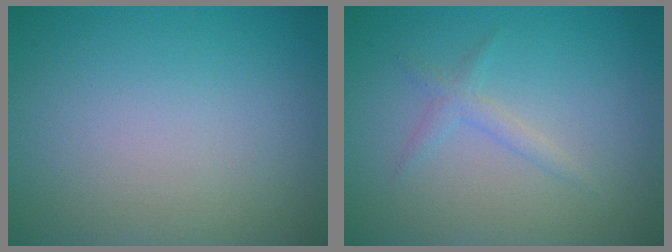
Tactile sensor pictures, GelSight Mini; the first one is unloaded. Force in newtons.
{"total": 1.3, "press": 1.3, "slide": 0.1}